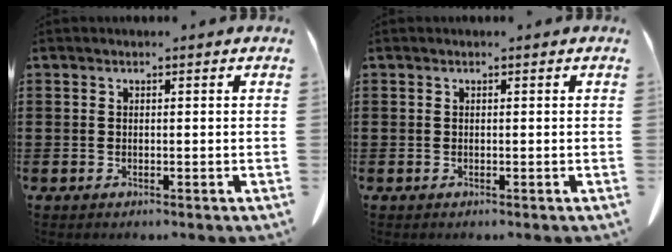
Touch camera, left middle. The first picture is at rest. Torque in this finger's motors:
{"motor_torque": [0.00, 0.00, 0.00, 0.00]}